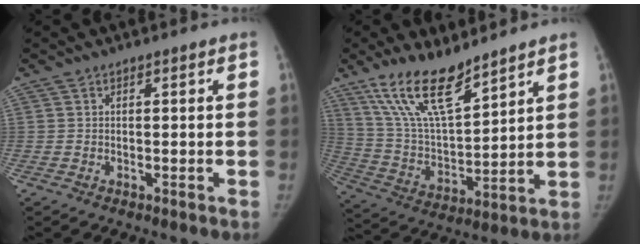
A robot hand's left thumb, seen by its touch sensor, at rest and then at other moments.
{"total": 15.8, "force": [11.4, 4.9, 9.7], "torque": [-0.159, -0.059, 0.229]}